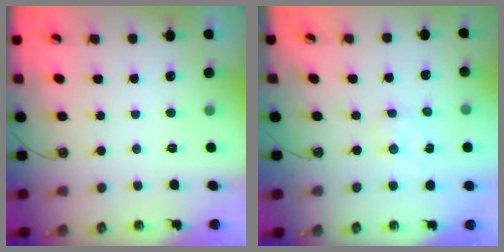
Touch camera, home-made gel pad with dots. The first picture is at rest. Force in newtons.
{"total": 1.6, "press": 1.6, "slide": 0.1}